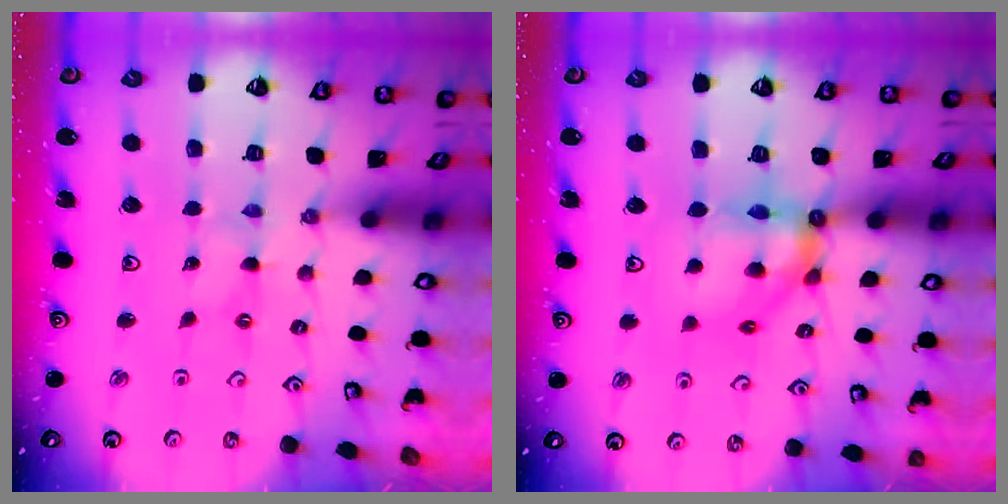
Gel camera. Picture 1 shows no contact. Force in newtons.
{"total": 10.4, "press": 10.4, "slide": 1.2}